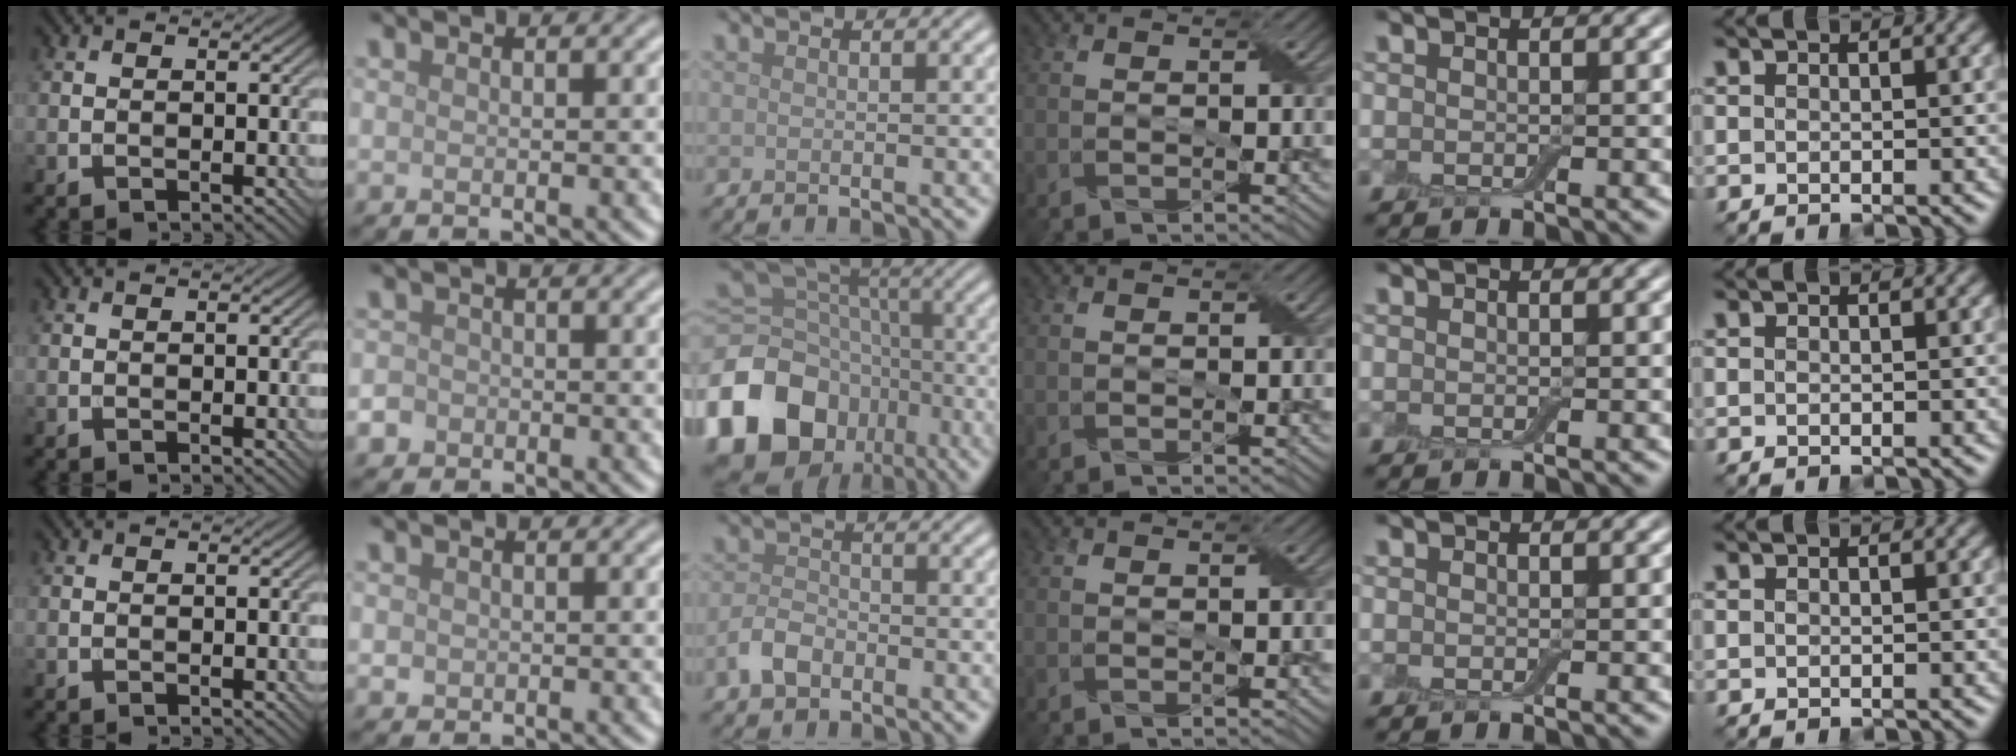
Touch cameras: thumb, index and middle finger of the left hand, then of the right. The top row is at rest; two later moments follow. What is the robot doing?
{"motion": "fold", "object": "aluminum foil"}